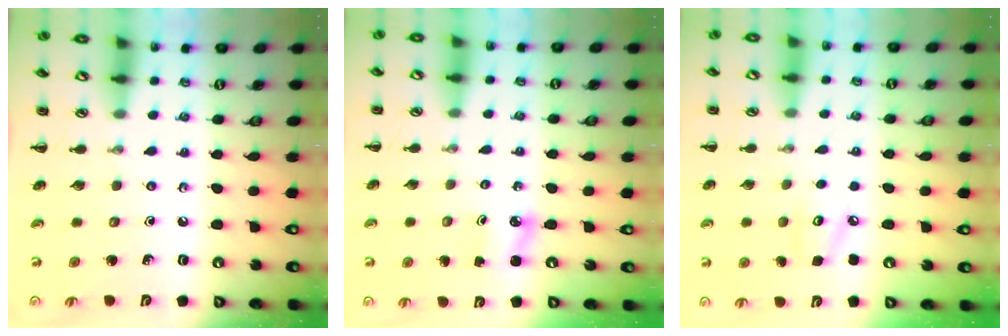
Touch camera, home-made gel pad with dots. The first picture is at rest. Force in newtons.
{"total": 2.2, "press": 2.2, "slide": 0.3}
{"total": 4.1, "press": 4.1, "slide": 0.6}